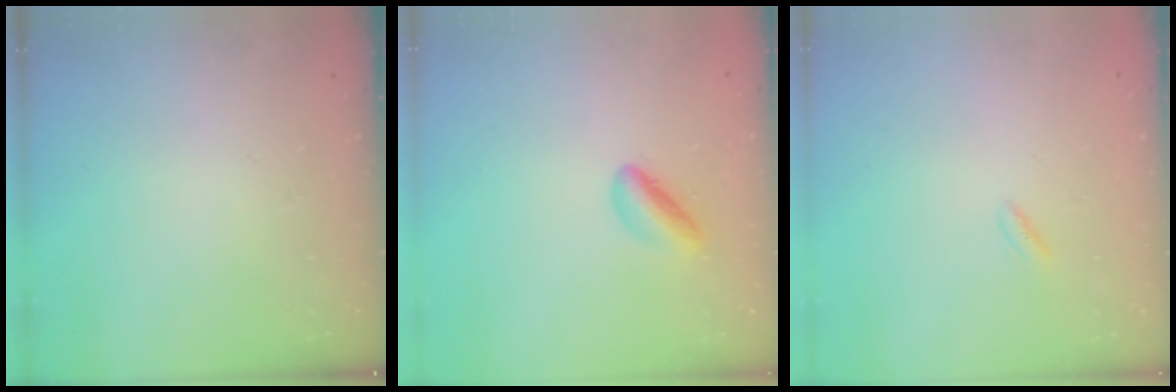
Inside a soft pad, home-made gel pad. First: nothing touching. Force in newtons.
{"total": 4.3, "press": 4.2, "slide": 0.6}
{"total": 1.8, "press": 1.6, "slide": 0.8}